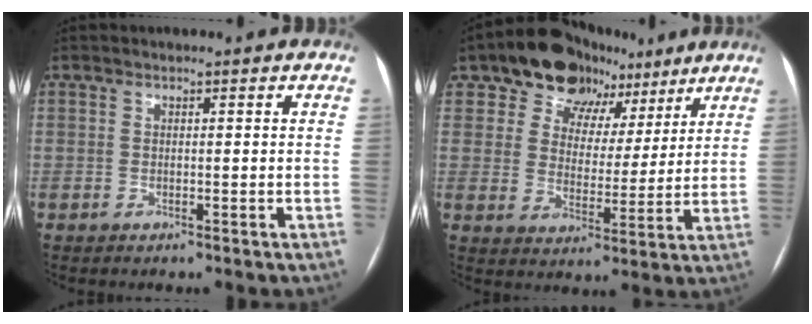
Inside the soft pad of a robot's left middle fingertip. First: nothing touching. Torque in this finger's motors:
{"motor_torque": [0.90, -0.94, 0.13, 0.07]}